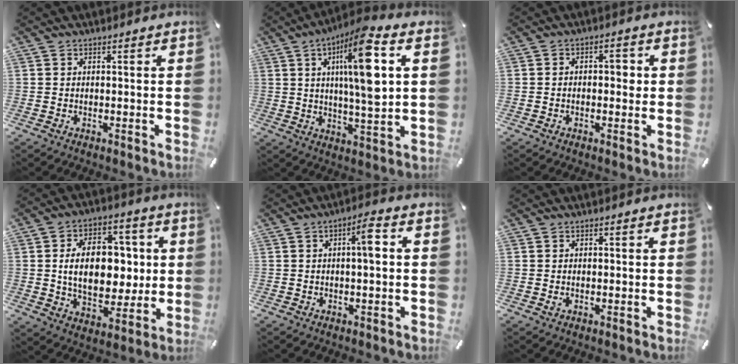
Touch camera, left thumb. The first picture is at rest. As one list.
[{"total": 16.8, "force": [4.9, 4.4, 15.5], "torque": [-0.261, -0.011, 0.068]}, {"total": 3.4, "force": [-0.2, 1.9, 2.8], "torque": [-0.038, 0.005, -0.011]}, {"total": 16.6, "force": [1.3, 11.3, 12.1], "torque": [-0.206, 0.004, 0.023]}, {"total": 5.9, "force": [0.7, 1.2, 5.7], "torque": [-0.093, 0.005, 0.004]}, {"total": 0.6, "force": [0.0, 0.4, 0.5], "torque": [-0.001, -0.004, -0.002]}]